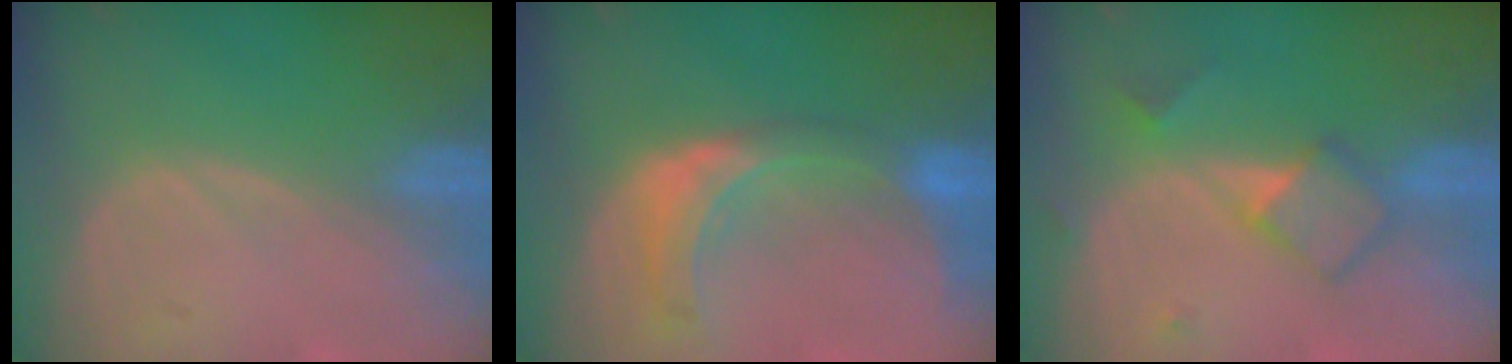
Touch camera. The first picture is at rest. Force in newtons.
{"total": 8.0, "press": 7.0, "slide": 3.8}
{"total": 5.0, "press": 4.9, "slide": 1.0}